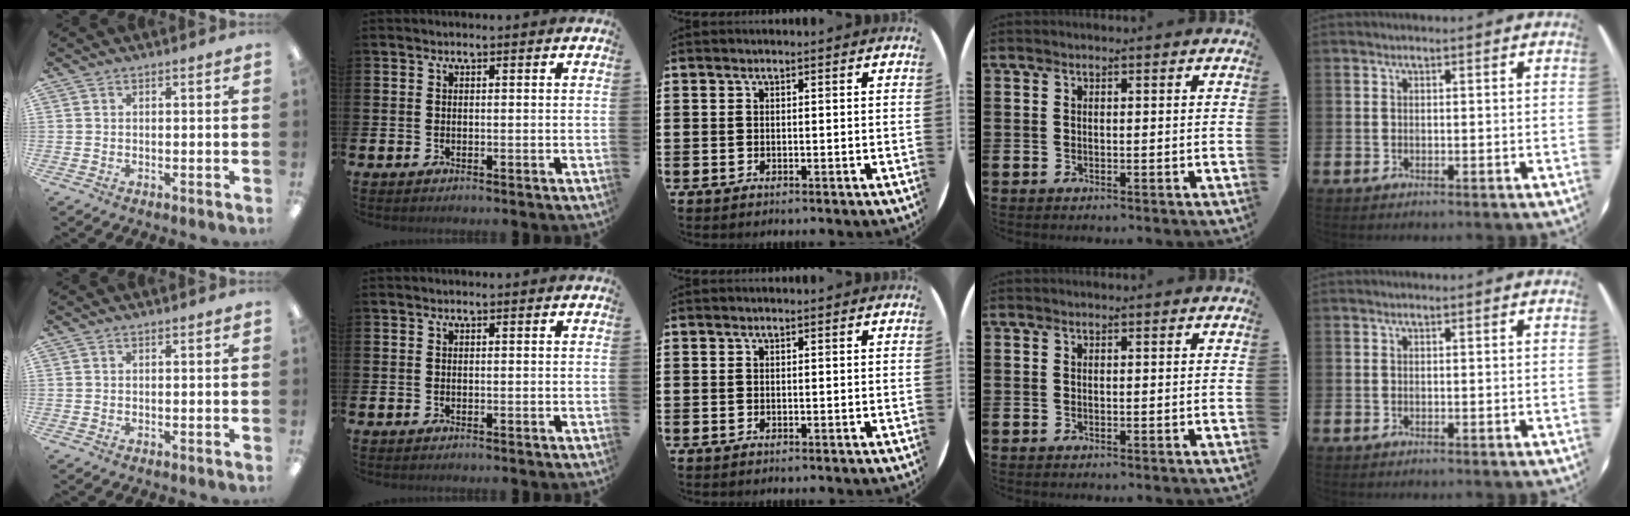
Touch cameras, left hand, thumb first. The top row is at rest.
{}